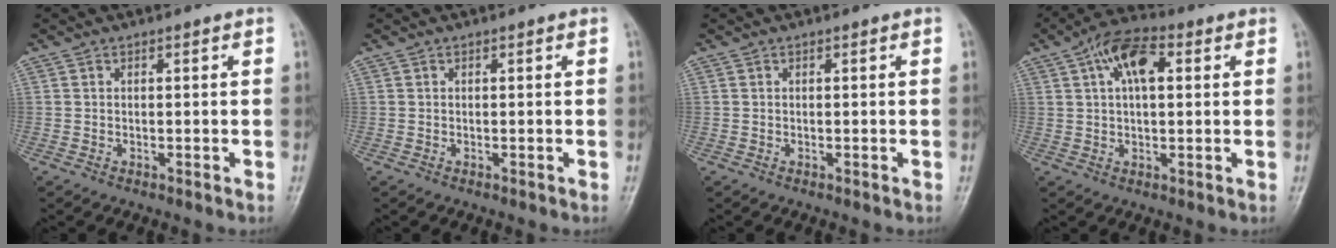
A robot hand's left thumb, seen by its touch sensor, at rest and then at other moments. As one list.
[{"total": 0.0}, {"total": 0.0}, {"total": 9.1, "force": [2.9, 4.5, 7.4], "torque": [-0.126, 0.017, 0.041]}]